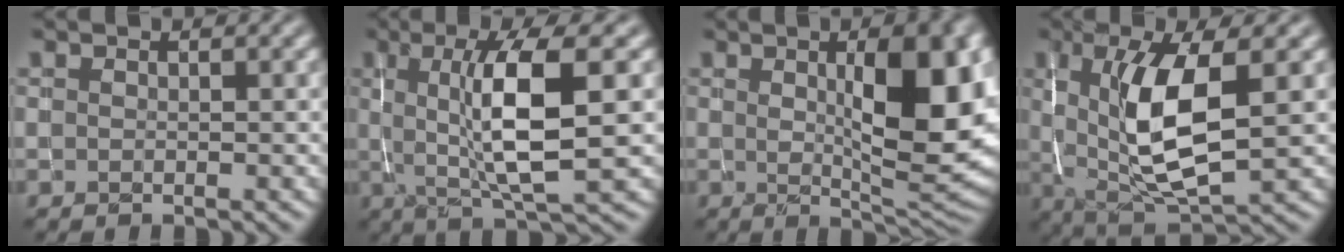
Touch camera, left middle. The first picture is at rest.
{"total": 7.9, "force": [0.6, 1.7, 7.7], "torque": [-0.126, -0.006, 0.015]}
{"total": 10.0, "force": [1.8, 2.9, 9.4], "torque": [-0.126, -0.006, 0.036]}
{"total": 8.4, "force": [0.7, 2.8, 7.9], "torque": [-0.147, -0.011, 0.016]}